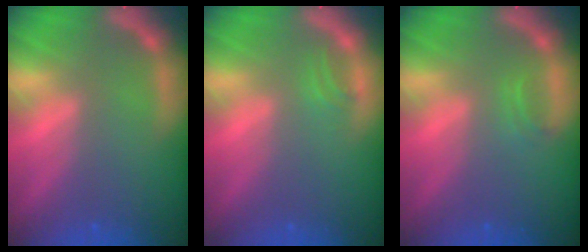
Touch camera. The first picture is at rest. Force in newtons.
{"total": 0.9}
{"total": 0.9}